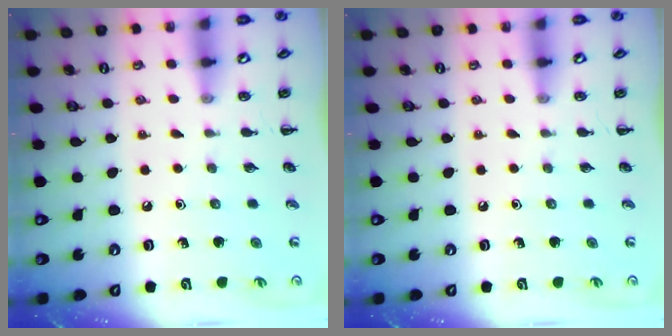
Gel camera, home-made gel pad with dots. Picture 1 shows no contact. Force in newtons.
{"total": 0.0}